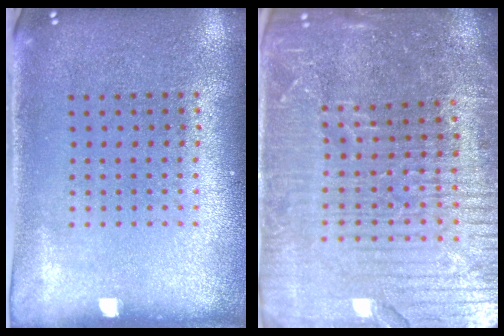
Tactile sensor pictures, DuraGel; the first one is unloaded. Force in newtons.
{"total": 5.9, "press": 5.3, "slide": 2.6}